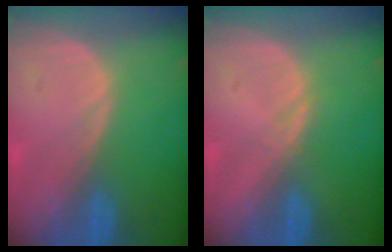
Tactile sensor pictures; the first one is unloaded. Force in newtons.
{"total": 0.6, "press": 0.6, "slide": 0.1}